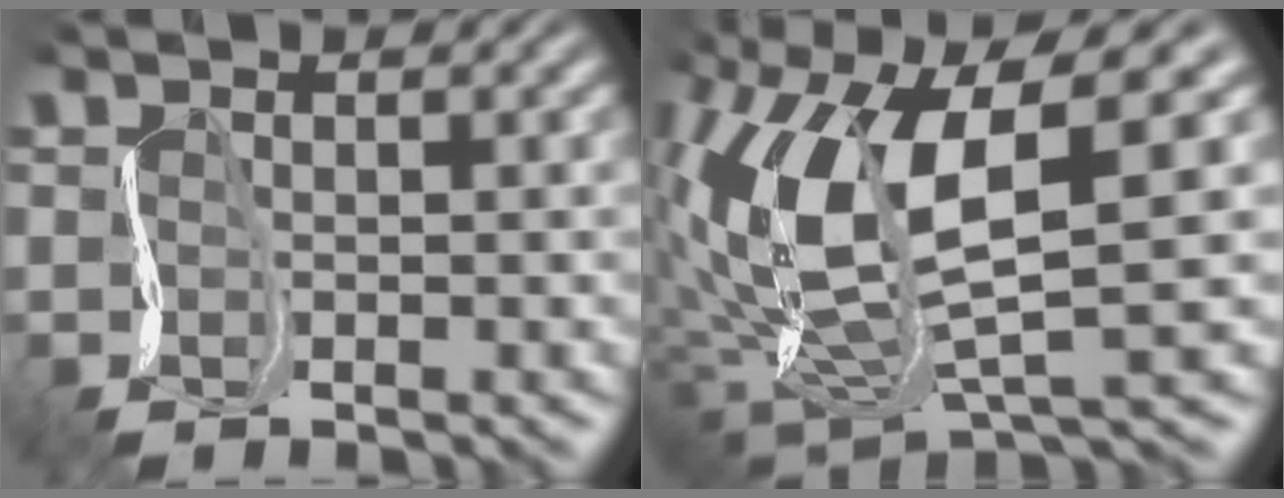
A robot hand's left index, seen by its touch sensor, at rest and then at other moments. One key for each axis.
{"total": 10.4, "fx": 1.8, "fy": 4.5, "fz": 9.2, "tx": -0.202, "ty": -0.005, "tz": 0.036}